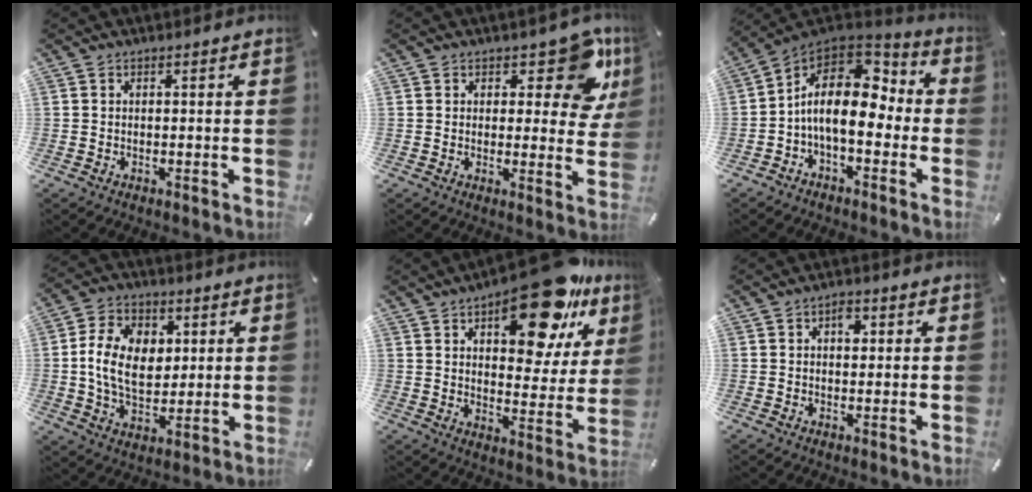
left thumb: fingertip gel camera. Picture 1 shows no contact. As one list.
[{"total": 10.8, "force": [6.3, 5.6, 6.7], "torque": [-0.065, -0.041, 0.105]}, {"total": 14.7, "force": [-0.5, 8.6, 11.9], "torque": [-0.214, -0.004, -0.011]}, {"total": 12.8, "force": [1.4, 9.3, 8.8], "torque": [-0.168, 0.014, 0.026]}, {"total": 20.9, "force": [13.0, 9.3, 13.5], "torque": [-0.179, -0.078, 0.209]}, {"total": 2.9, "force": [0.7, 1.9, 2.0], "torque": [-0.019, 0.000, 0.005]}]